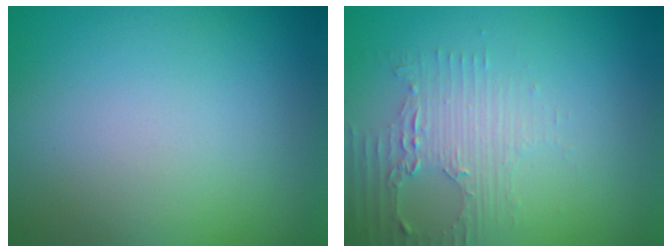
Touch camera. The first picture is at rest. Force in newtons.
{"total": 3.0, "press": 2.5, "slide": 1.7}